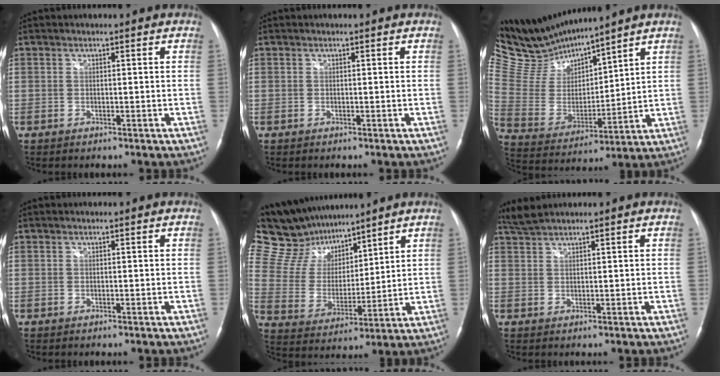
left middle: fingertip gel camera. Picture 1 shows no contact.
{"total": 0.0}
{"total": 12.5, "force": [12.2, 0.7, 2.4], "torque": [-0.076, 0.003, 0.260]}
{"total": 0.0}
{"total": 15.7, "force": [13.6, 5.9, 5.1], "torque": [-0.100, 0.029, 0.257]}
{"total": 2.7, "force": [2.6, -0.3, 0.7], "torque": [-0.026, 0.014, 0.060]}